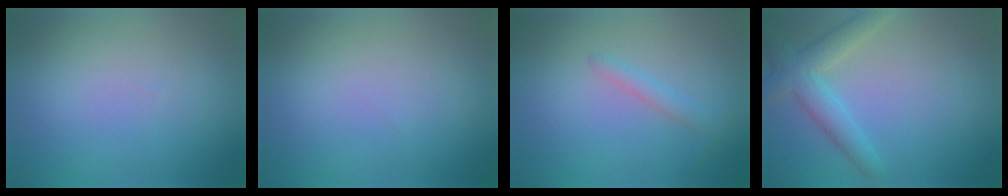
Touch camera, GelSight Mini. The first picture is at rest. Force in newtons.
{"total": 0.0}
{"total": 1.5, "press": 1.5, "slide": 0.1}
{"total": 3.8, "press": 3.8, "slide": 0.3}